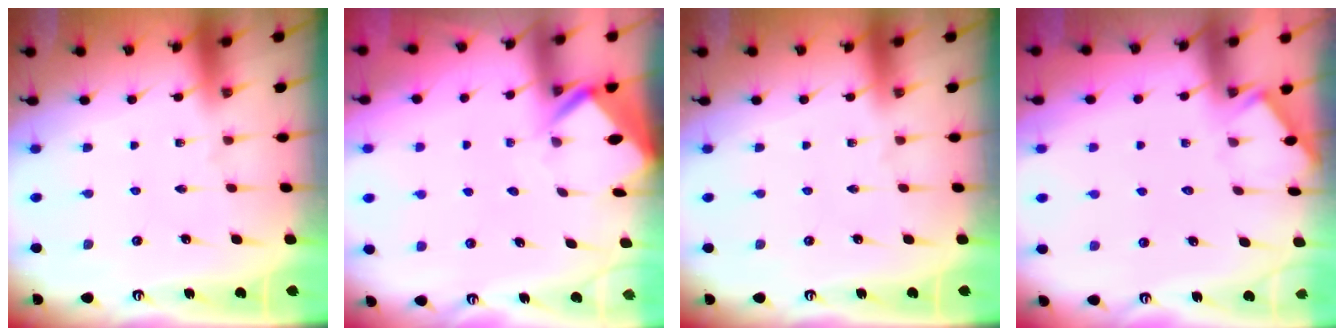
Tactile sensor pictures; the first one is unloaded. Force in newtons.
{"total": 3.2, "press": 3.2, "slide": 0.3}
{"total": 0.0}
{"total": 2.4, "press": 2.4, "slide": 0.3}